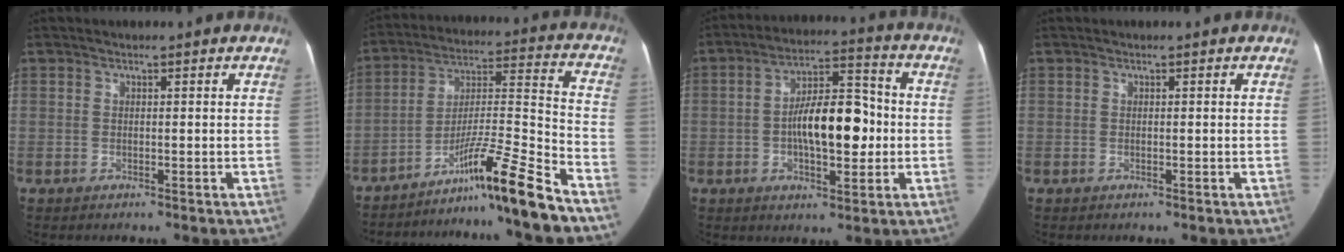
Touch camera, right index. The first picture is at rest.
{"total": 15.8, "force": [-11.9, -2.0, 10.2], "torque": [-0.165, 0.006, -0.200]}
{"total": 12.8, "force": [-1.0, 4.9, 11.7], "torque": [-0.196, 0.029, -0.013]}
{"total": 0.0}